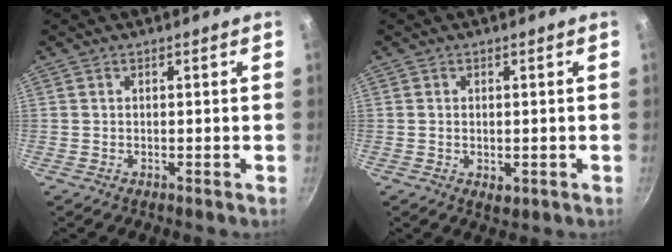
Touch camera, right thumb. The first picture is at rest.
{"total": 1.9, "force": [-0.4, 1.2, 1.4], "torque": [-0.017, -0.002, -0.003]}